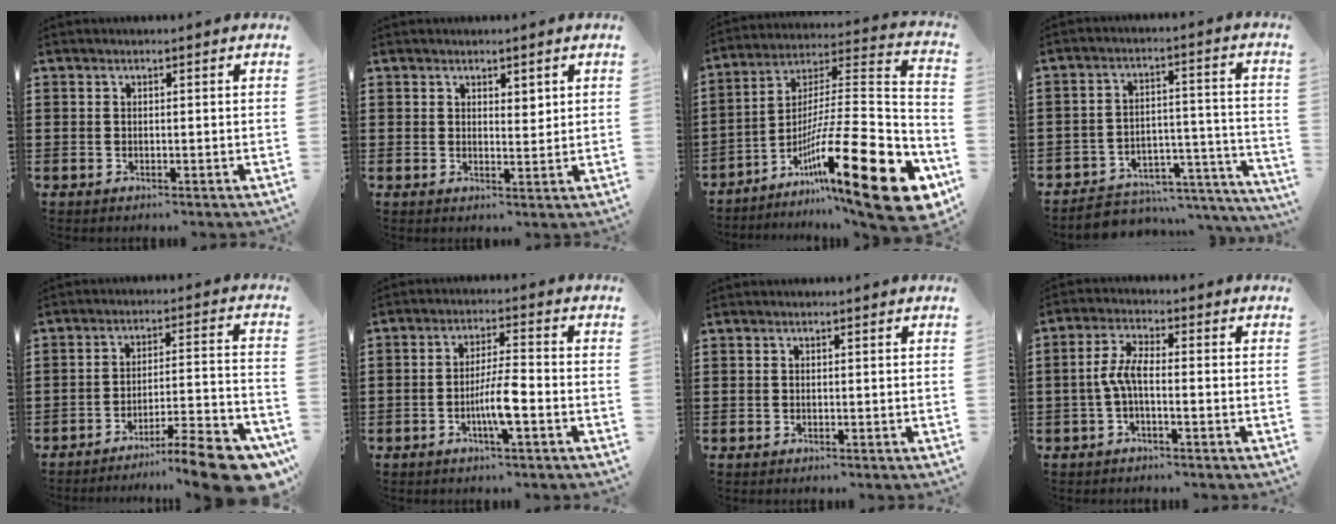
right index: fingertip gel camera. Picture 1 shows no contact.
{"total": 2.0, "force": [1.5, 1.1, 0.5], "torque": [-0.006, 0.003, 0.027]}
{"total": 22.4, "force": [-9.6, 3.9, 19.8], "torque": [-0.320, 0.012, -0.163]}
{"total": 3.8, "force": [-3.3, 1.7, 0.6], "torque": [-0.018, 0.006, -0.072]}
{"total": 10.2, "force": [-8.2, 0.7, 6.0], "torque": [-0.081, 0.017, -0.156]}
{"total": 5.7, "force": [-2.1, 0.8, 5.2], "torque": [-0.102, -0.003, -0.042]}
{"total": 0.0}
{"total": 4.5, "force": [-1.0, 1.4, 4.1], "torque": [-0.104, -0.004, -0.028]}